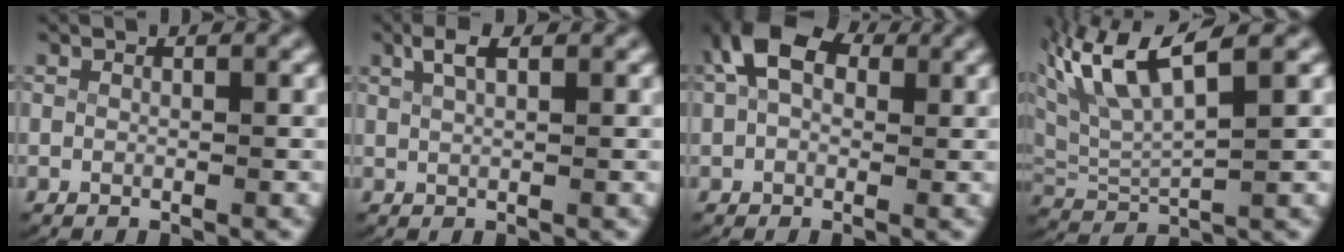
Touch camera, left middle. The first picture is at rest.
{"total": 2.0, "force": [1.4, 0.4, 1.4], "torque": [-0.032, 0.002, 0.029]}
{"total": 6.0, "force": [2.2, 3.8, 4.0], "torque": [-0.074, 0.007, 0.028]}
{"total": 7.0, "force": [3.2, 3.8, 5.0], "torque": [-0.129, -0.003, 0.062]}